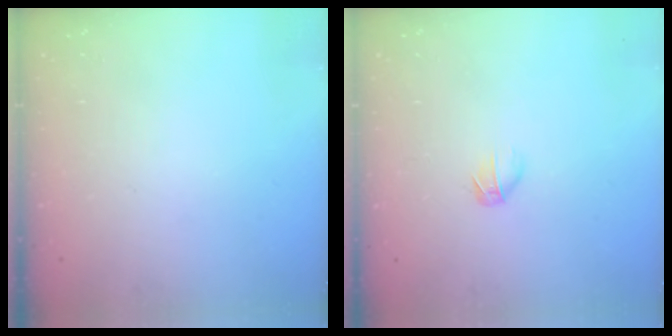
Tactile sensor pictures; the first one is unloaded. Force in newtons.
{"total": 3.7, "press": 3.6, "slide": 1.0}